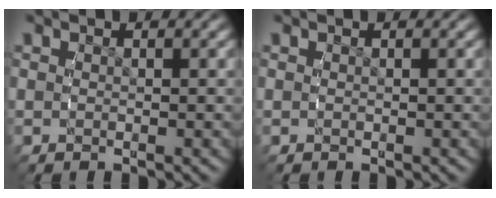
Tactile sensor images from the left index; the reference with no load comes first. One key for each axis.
{"total": 0.0}